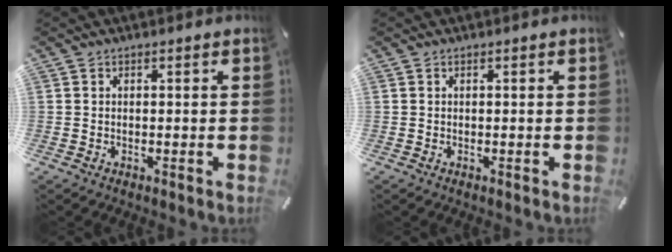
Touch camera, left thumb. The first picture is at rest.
{"total": 0.0}